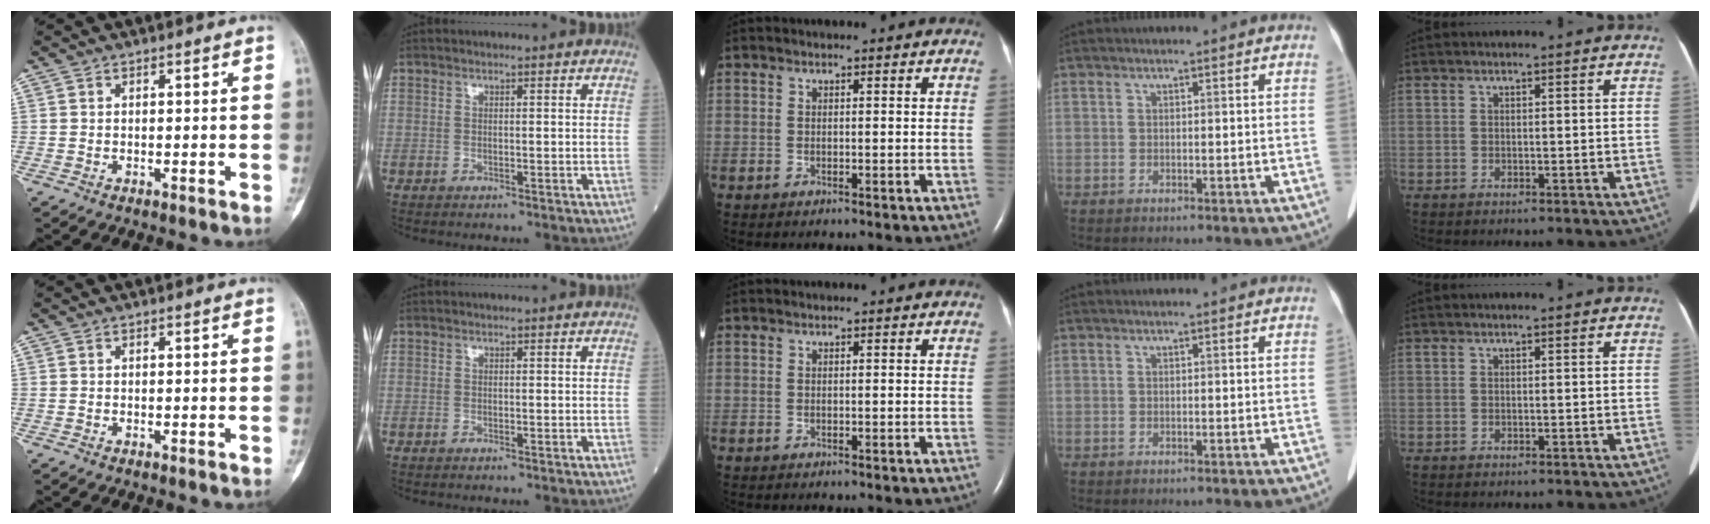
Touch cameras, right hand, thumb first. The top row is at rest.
{}